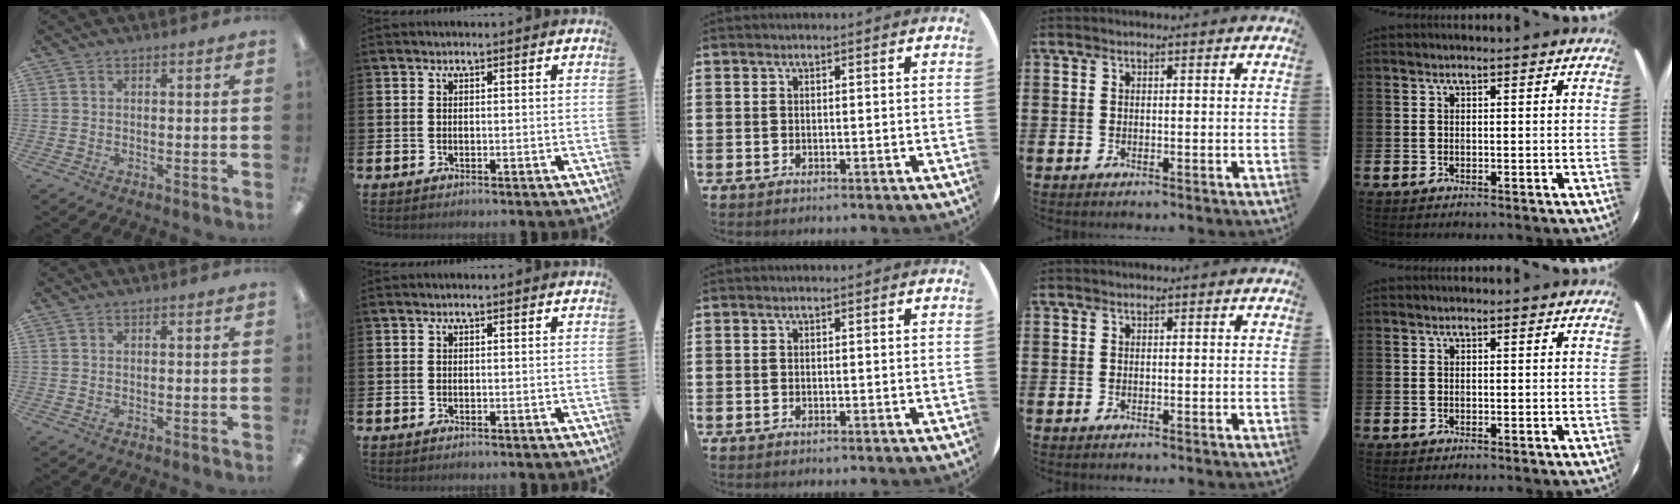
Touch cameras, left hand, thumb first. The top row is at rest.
{}